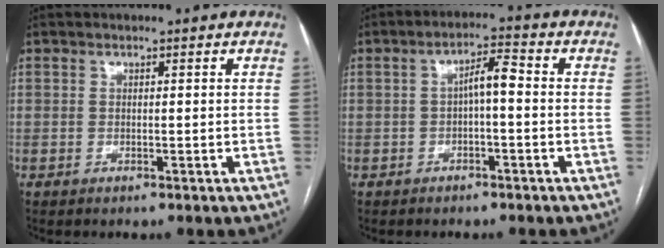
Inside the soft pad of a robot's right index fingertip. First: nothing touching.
{"total": 4.1, "force": [-0.3, 1.0, 4.0], "torque": [-0.066, 0.018, -0.004]}